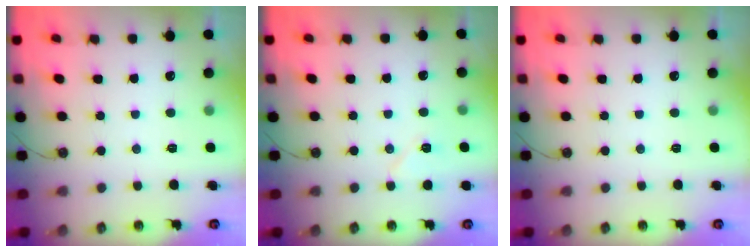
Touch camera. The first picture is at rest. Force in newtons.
{"total": 6.0, "press": 5.9, "slide": 1.1}
{"total": 0.0}